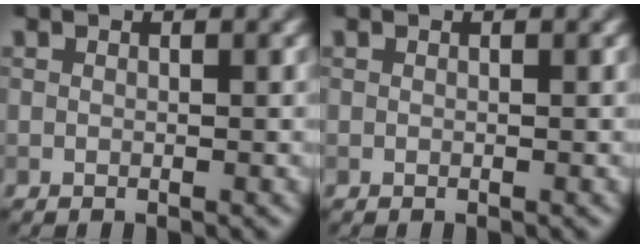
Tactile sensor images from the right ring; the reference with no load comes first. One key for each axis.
{"total": 0.0}